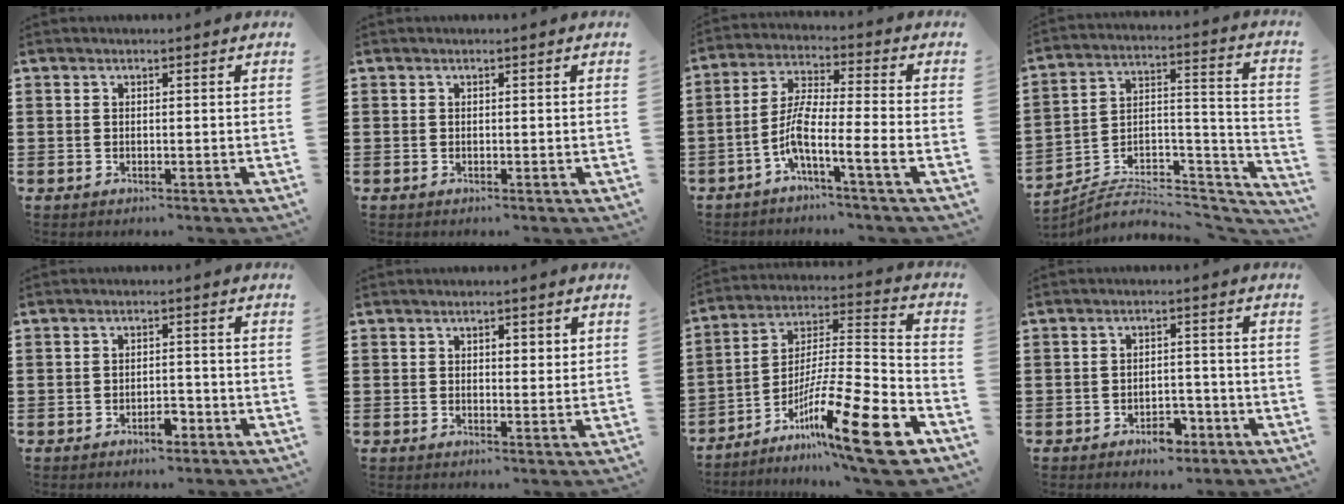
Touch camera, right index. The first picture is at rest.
{"total": 0.0}
{"total": 6.6, "force": [-3.4, 0.2, 5.6], "torque": [-0.128, -0.016, -0.072]}
{"total": 4.3, "force": [-3.8, 1.7, 1.2], "torque": [-0.019, -0.007, -0.076]}
{"total": 2.9, "force": [-1.8, 1.2, 2.0], "torque": [-0.035, 0.002, -0.033]}
{"total": 1.5, "force": [0.8, 0.9, 1.0], "torque": [-0.012, 0.004, 0.010]}
{"total": 17.9, "force": [-10.9, 1.9, 14.0], "torque": [-0.233, 0.031, -0.188]}
{"total": 4.0, "force": [-2.7, 1.9, 2.2], "torque": [-0.036, 0.006, -0.049]}